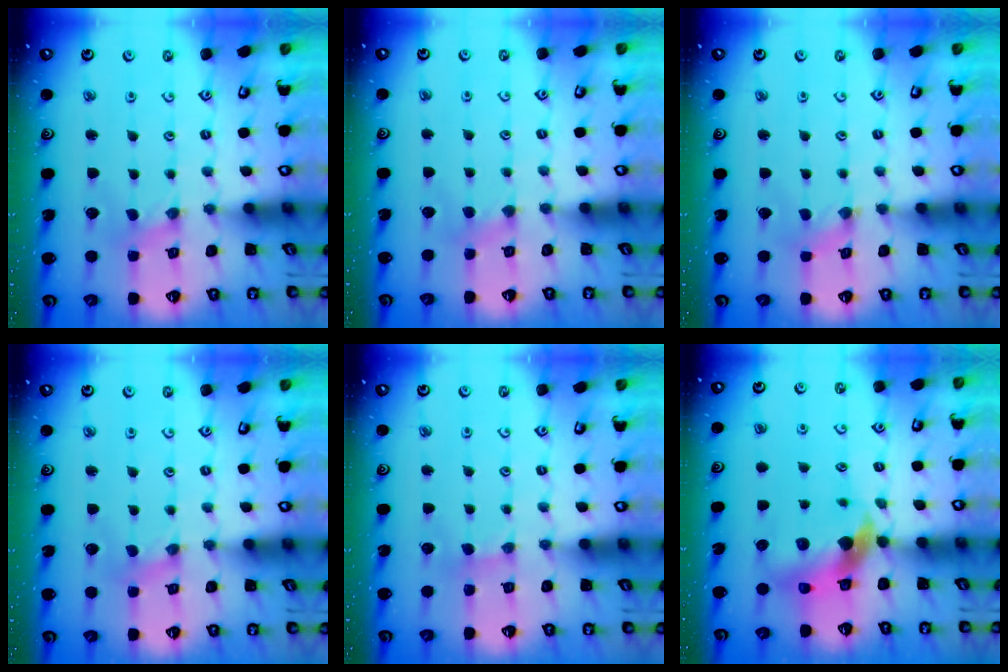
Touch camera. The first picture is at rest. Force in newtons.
{"total": 2.5, "press": 2.5, "slide": 0.3}
{"total": 1.4, "press": 1.3, "slide": 0.3}
{"total": 1.0, "press": 1.0, "slide": 0.2}
{"total": 1.9, "press": 1.9, "slide": 0.3}
{"total": 10.1, "press": 10.0, "slide": 1.5}